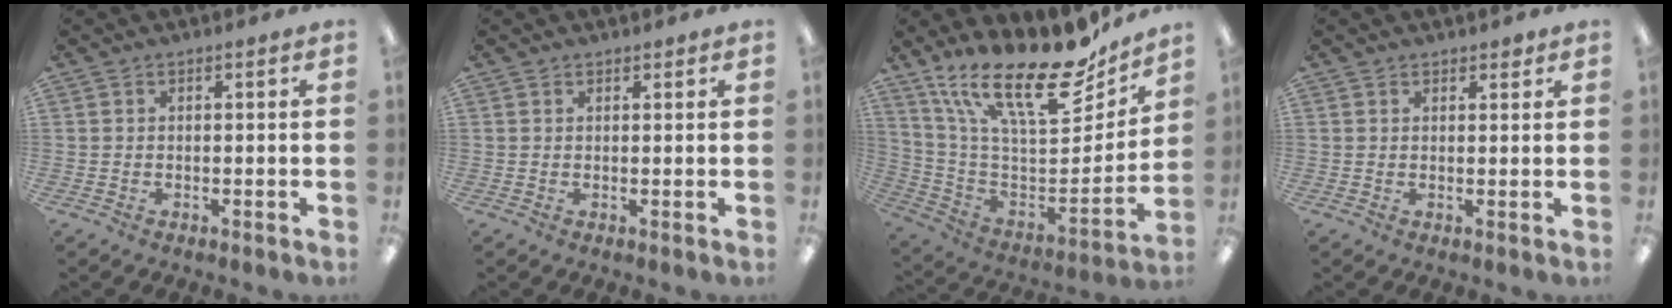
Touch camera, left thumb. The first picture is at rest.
{"total": 0.8, "force": [0.7, 0.4, 0.0], "torque": [-0.001, 0.001, 0.013]}
{"total": 25.2, "force": [17.6, 9.3, 15.5], "torque": [-0.256, -0.126, 0.301]}
{"total": 1.6, "force": [1.4, 0.7, 0.2], "torque": [0.003, -0.004, 0.025]}